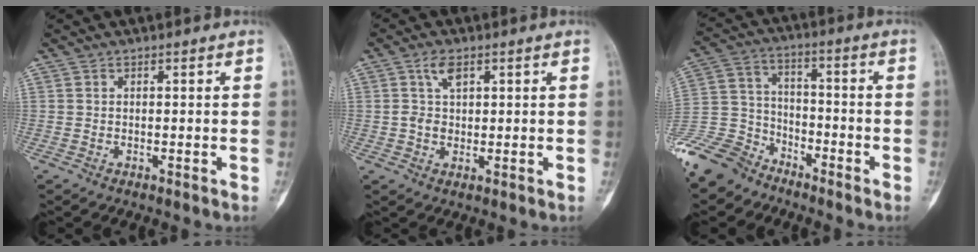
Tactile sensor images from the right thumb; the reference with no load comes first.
{"total": 4.2, "force": [1.6, 2.6, 3.0], "torque": [-0.047, 0.000, 0.031]}
{"total": 13.0, "force": [-10.5, 7.0, 2.9], "torque": [-0.056, 0.055, -0.208]}